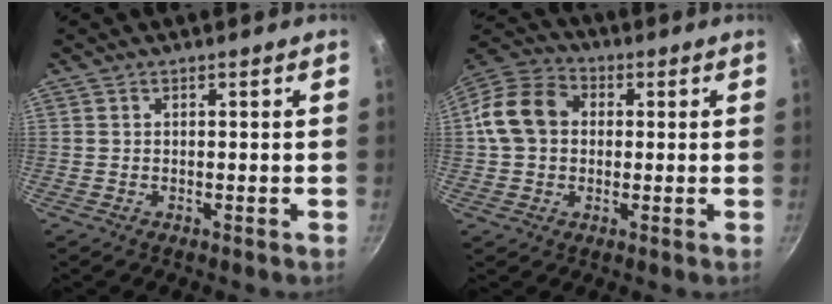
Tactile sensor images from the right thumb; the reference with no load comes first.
{"total": 11.3, "force": [0.8, 9.1, 6.7], "torque": [-0.098, 0.024, -0.004]}